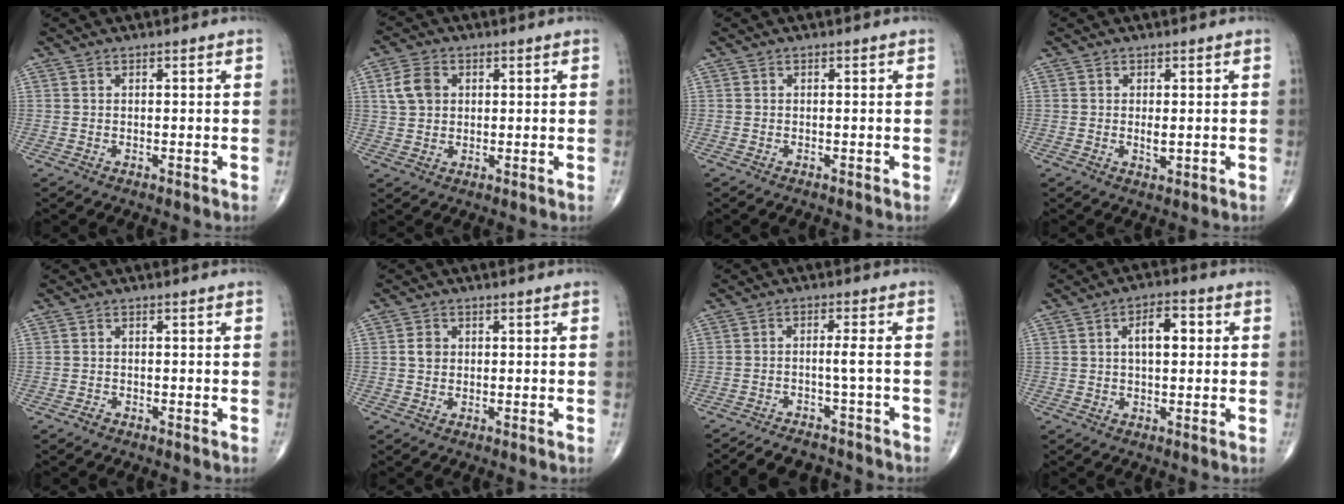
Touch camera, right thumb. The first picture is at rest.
{"total": 5.6, "force": [1.5, 4.3, 3.3], "torque": [-0.055, 0.003, 0.026]}
{"total": 0.0}
{"total": 1.6, "force": [-0.1, 0.5, 1.5], "torque": [-0.027, -0.005, 0.001]}
{"total": 0.8, "force": [-0.6, 0.4, 0.2], "torque": [-0.001, 0.001, -0.016]}
{"total": 2.2, "force": [0.2, 1.9, 1.2], "torque": [-0.014, 0.003, 0.002]}
{"total": 7.8, "force": [-7.0, 1.6, 3.0], "torque": [-0.048, 0.042, -0.106]}
{"total": 6.2, "force": [1.2, 3.0, 5.3], "torque": [-0.070, 0.009, 0.013]}